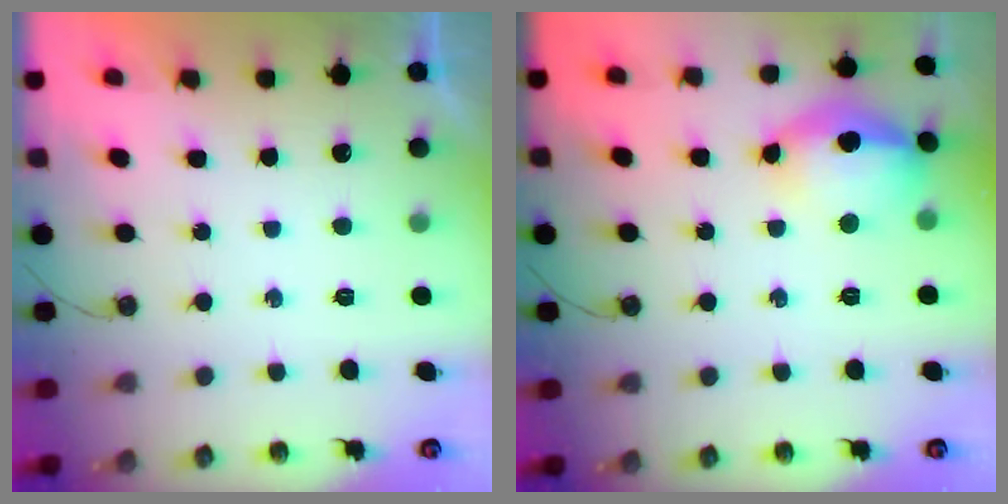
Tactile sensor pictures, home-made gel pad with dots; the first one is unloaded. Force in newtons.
{"total": 14.3, "press": 14.1, "slide": 2.3}